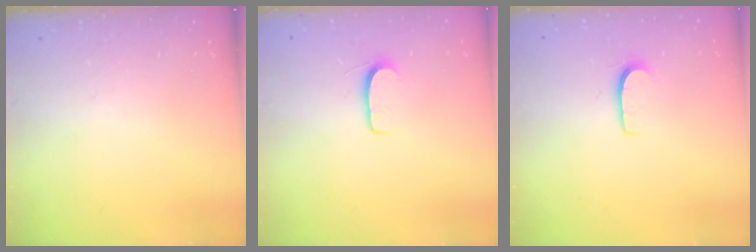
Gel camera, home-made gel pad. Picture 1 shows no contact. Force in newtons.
{"total": 6.2, "press": 6.2, "slide": 0.6}
{"total": 5.4, "press": 5.3, "slide": 0.5}